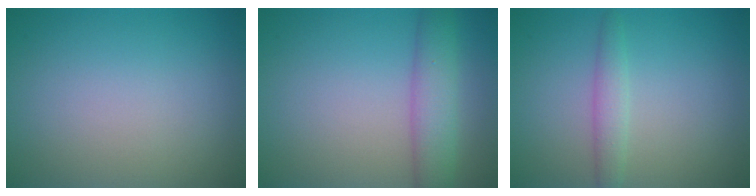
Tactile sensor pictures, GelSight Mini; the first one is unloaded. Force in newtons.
{"total": 4.0, "press": 4.0, "slide": 0.1}
{"total": 1.8, "press": 1.8, "slide": 0.0}